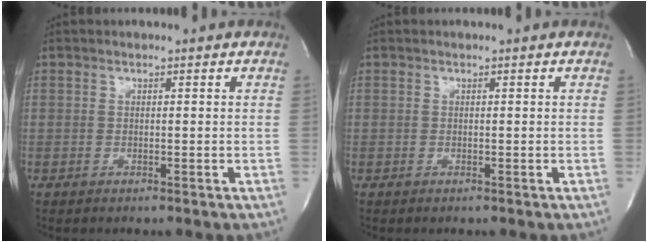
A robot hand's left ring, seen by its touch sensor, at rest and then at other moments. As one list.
[{"total": 0.0}]